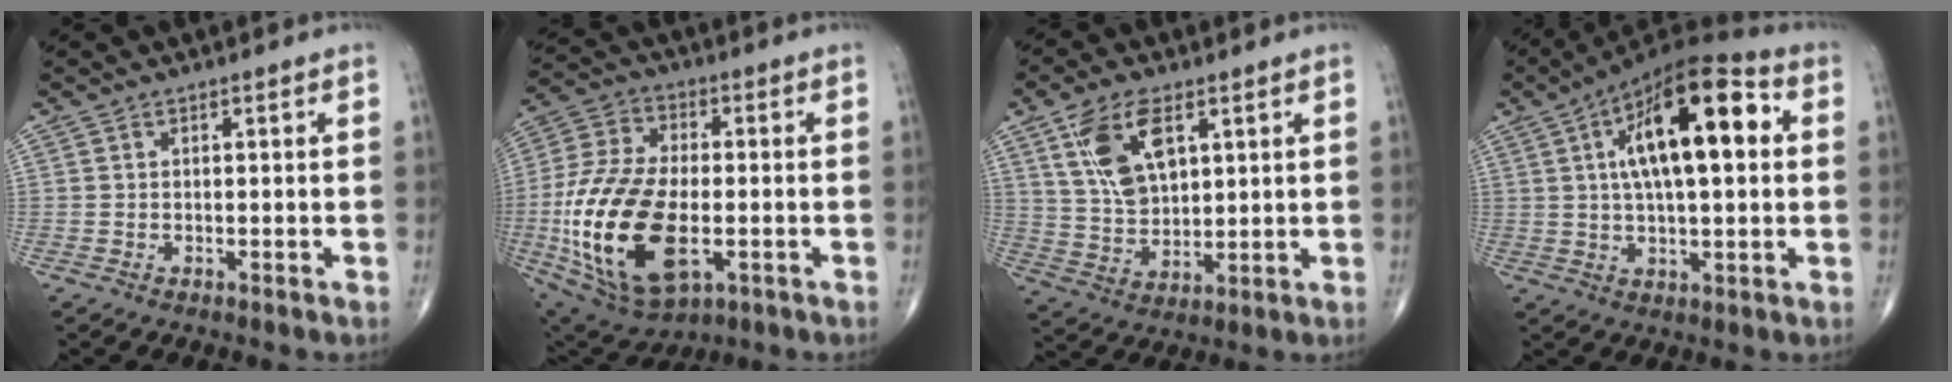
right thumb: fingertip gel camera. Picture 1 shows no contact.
{"total": 23.1, "force": [-4.6, 12.2, 19.1], "torque": [-0.390, -0.003, -0.067]}
{"total": 11.9, "force": [5.1, 6.2, 8.8], "torque": [-0.155, -0.017, 0.106]}
{"total": 19.4, "force": [4.2, 7.6, 17.4], "torque": [-0.266, 0.022, 0.057]}